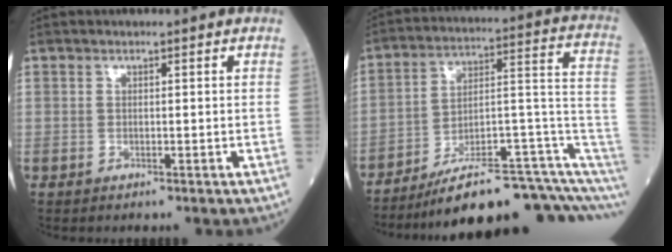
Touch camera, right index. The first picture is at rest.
{"total": 19.4, "force": [-11.4, 3.3, 15.3], "torque": [-0.156, 0.062, -0.175]}